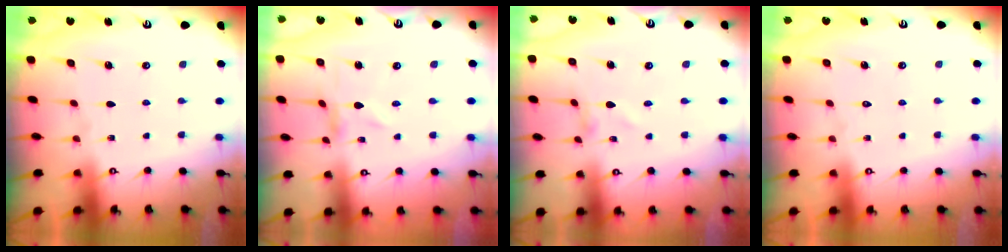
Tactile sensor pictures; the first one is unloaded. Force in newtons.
{"total": 0.0}
{"total": 0.9, "press": 0.9, "slide": 0.1}
{"total": 1.6, "press": 1.6, "slide": 0.1}